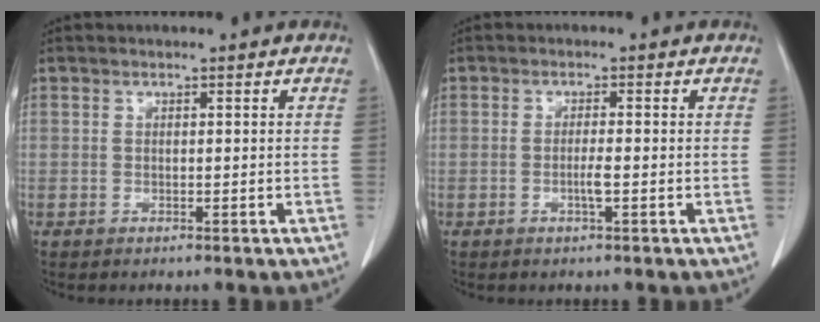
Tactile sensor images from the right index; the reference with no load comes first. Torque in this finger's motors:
{"motor_torque": [-0.05, 0.08, 0.05, 0.04]}